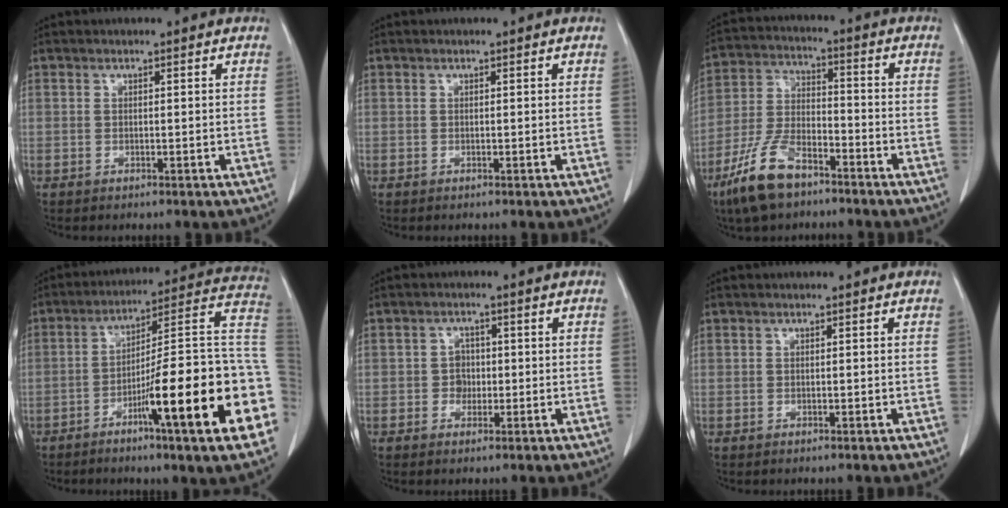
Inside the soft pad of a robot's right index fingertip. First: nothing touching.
{"total": 0.0}
{"total": 11.2, "force": [-7.6, 4.4, 7.0], "torque": [-0.157, -0.008, -0.150]}
{"total": 23.4, "force": [-7.7, 1.1, 22.1], "torque": [-0.231, 0.008, -0.117]}
{"total": 2.4, "force": [-0.4, 2.2, 1.0], "torque": [-0.009, 0.007, -0.006]}
{"total": 0.0}